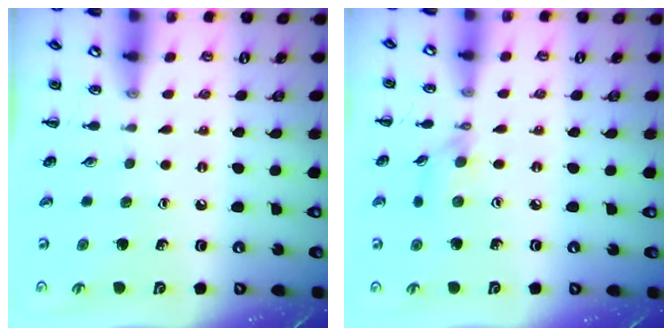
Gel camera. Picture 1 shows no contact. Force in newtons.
{"total": 3.5, "press": 3.4, "slide": 1.0}